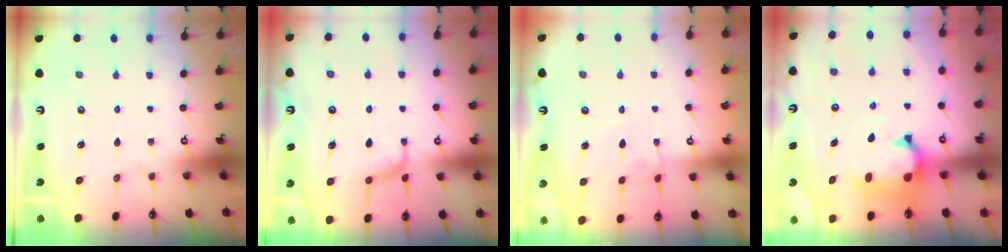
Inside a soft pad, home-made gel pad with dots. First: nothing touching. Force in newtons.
{"total": 0.0}
{"total": 2.8, "press": 2.8, "slide": 0.2}
{"total": 1.2, "press": 0.2, "slide": 1.2}